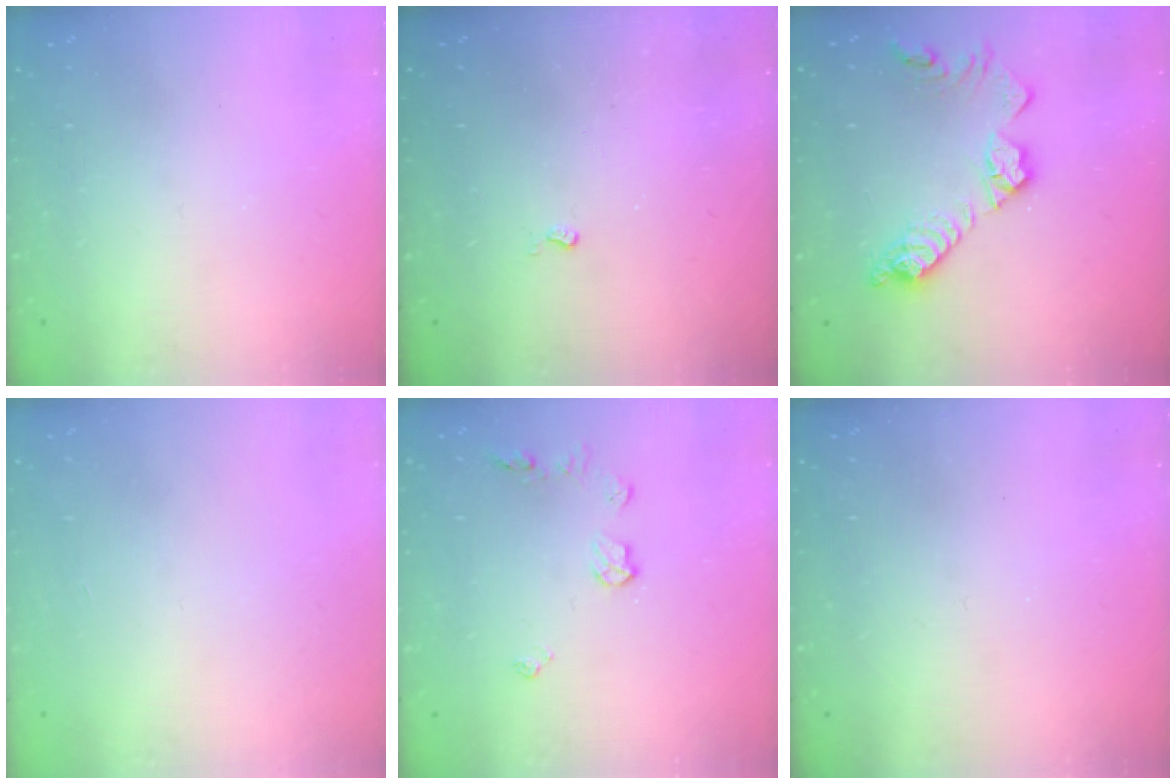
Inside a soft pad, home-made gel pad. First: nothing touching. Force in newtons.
{"total": 2.6, "press": 2.6, "slide": 0.5}
{"total": 14.3, "press": 14.3, "slide": 1.0}
{"total": 0.0}
{"total": 6.3, "press": 6.3, "slide": 0.7}
{"total": 0.0}